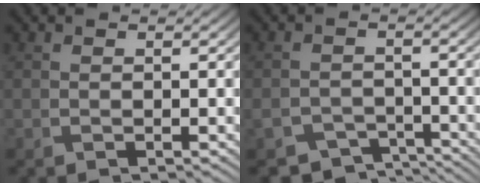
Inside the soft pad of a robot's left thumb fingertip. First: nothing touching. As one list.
[{"total": 4.5, "force": [-3.8, 2.0, 1.2], "torque": [-0.027, -0.017, -0.062]}]